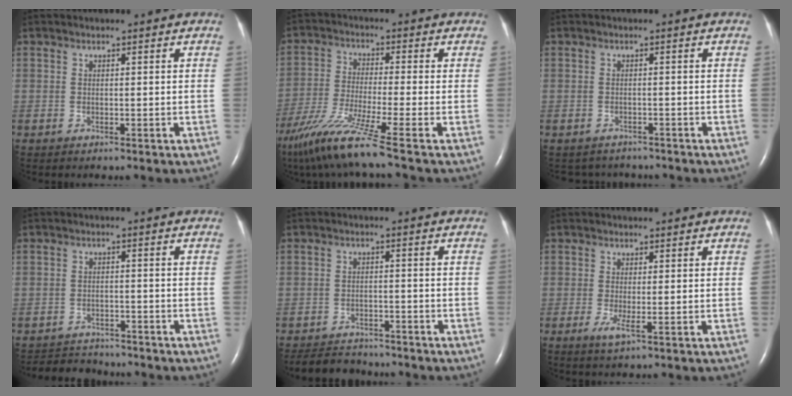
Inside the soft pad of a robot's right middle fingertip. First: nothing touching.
{"total": 11.5, "force": [-8.3, -2.1, 7.7], "torque": [-0.146, -0.047, -0.152]}
{"total": 3.8, "force": [-3.6, 1.2, 0.0], "torque": [-0.001, 0.002, -0.047]}
{"total": 5.4, "force": [-5.3, 1.1, -0.1], "torque": [0.000, 0.000, -0.084]}
{"total": 6.0, "force": [-5.8, 1.5, 0.7], "torque": [-0.013, -0.007, -0.093]}
{"total": 2.1, "force": [-0.6, 0.1, 2.0], "torque": [-0.041, -0.007, -0.008]}